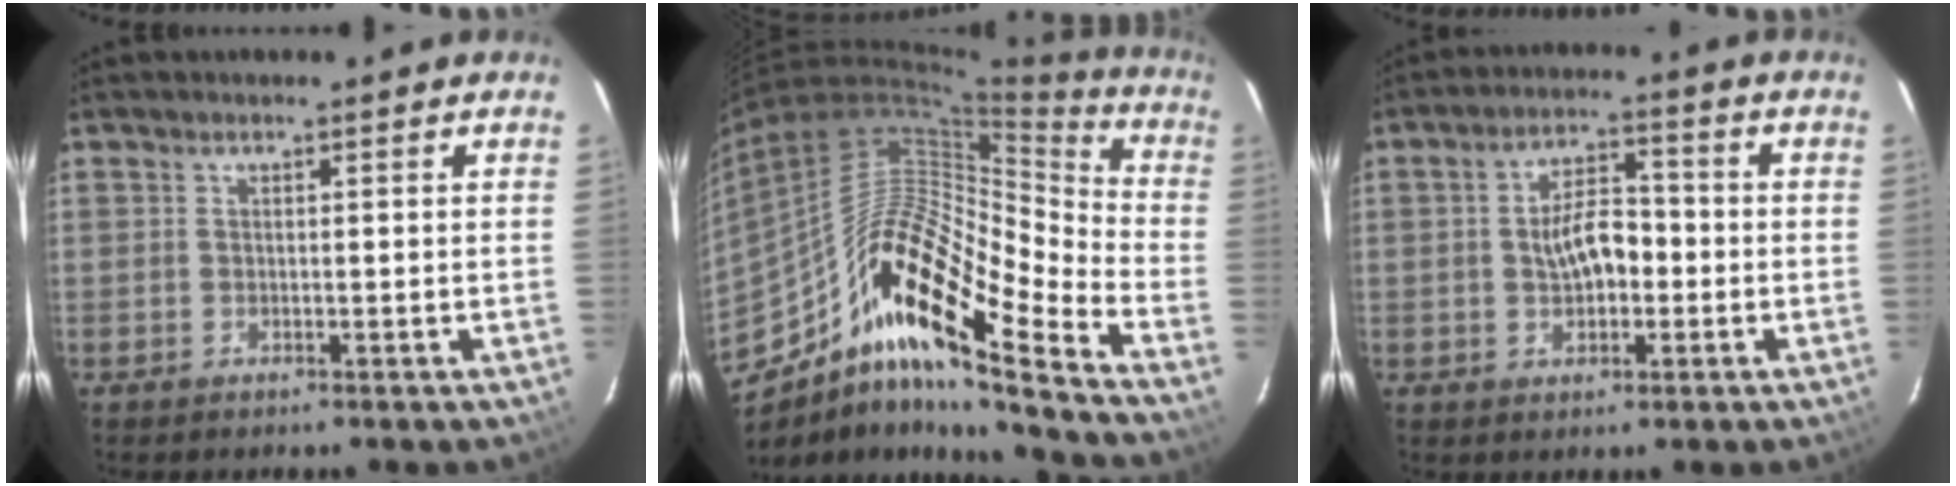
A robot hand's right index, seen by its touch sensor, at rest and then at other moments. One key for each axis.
{"total": 20.1, "fx": -11.3, "fy": 3.7, "fz": 16.2, "tx": -0.271, "ty": -0.004, "tz": -0.218}
{"total": 7.2, "fx": -0.9, "fy": 4.0, "fz": 5.9, "tx": -0.107, "ty": 0.020, "tz": -0.008}